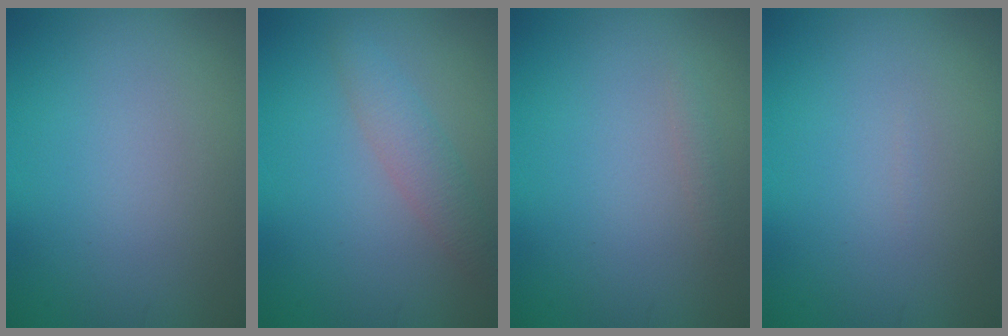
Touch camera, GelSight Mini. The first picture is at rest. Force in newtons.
{"total": 2.3, "press": 2.3, "slide": 0.0}
{"total": 0.6, "press": 0.6, "slide": 0.0}
{"total": 0.0}